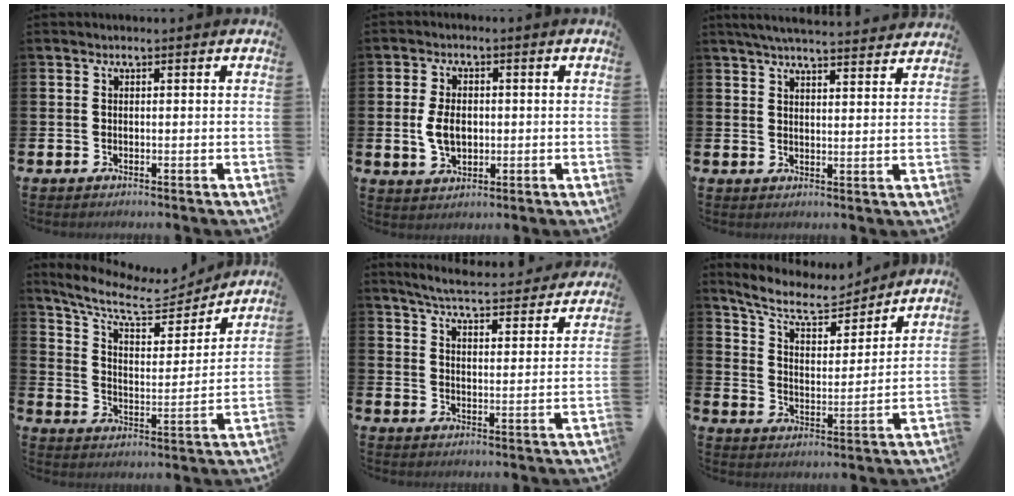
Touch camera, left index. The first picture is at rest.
{"total": 5.0, "force": [-0.1, 3.3, 3.7], "torque": [-0.072, 0.007, -0.007]}
{"total": 5.2, "force": [5.1, 0.1, 1.1], "torque": [-0.035, -0.027, 0.091]}
{"total": 10.0, "force": [8.4, 3.3, 4.3], "torque": [-0.109, -0.053, 0.142]}
{"total": 5.8, "force": [5.5, 0.4, 1.7], "torque": [-0.055, -0.040, 0.093]}
{"total": 8.9, "force": [8.1, 2.4, 3.0], "torque": [-0.084, -0.054, 0.140]}